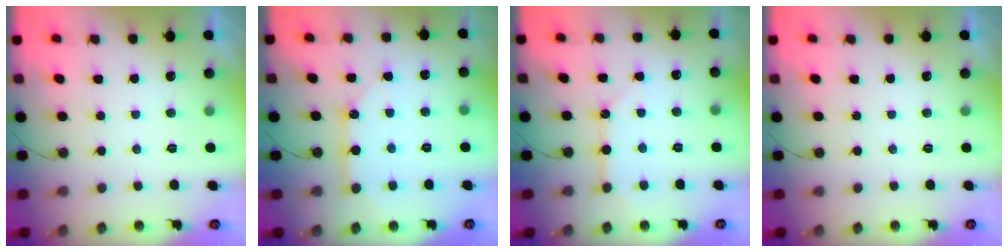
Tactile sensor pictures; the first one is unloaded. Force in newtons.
{"total": 9.2, "press": 9.2, "slide": 0.7}
{"total": 7.3, "press": 7.2, "slide": 0.6}
{"total": 0.0}